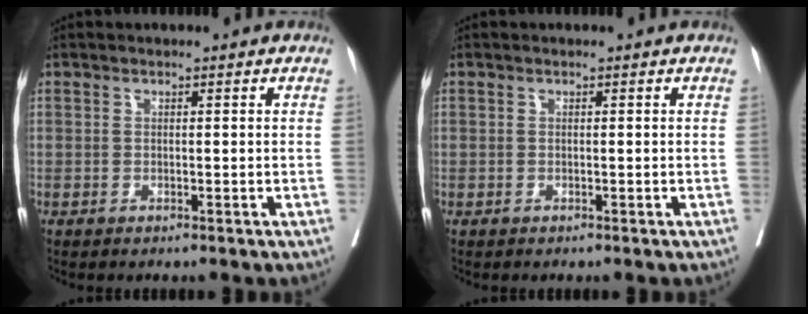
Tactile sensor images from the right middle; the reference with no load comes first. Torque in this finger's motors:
{"motor_torque": [1.23, -0.91, -0.01, -0.10]}